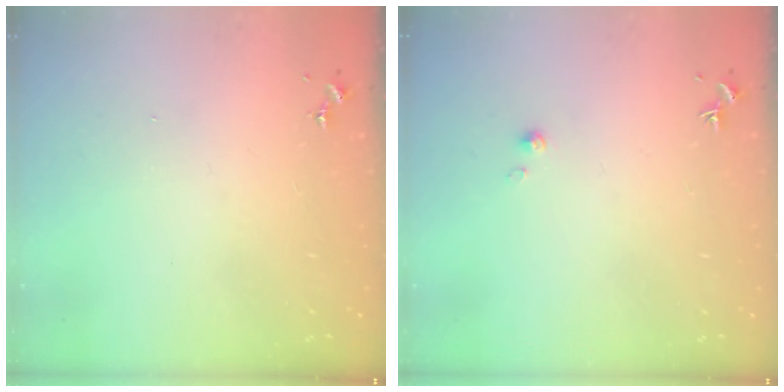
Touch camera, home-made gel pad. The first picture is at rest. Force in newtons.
{"total": 2.0, "press": 1.9, "slide": 0.2}